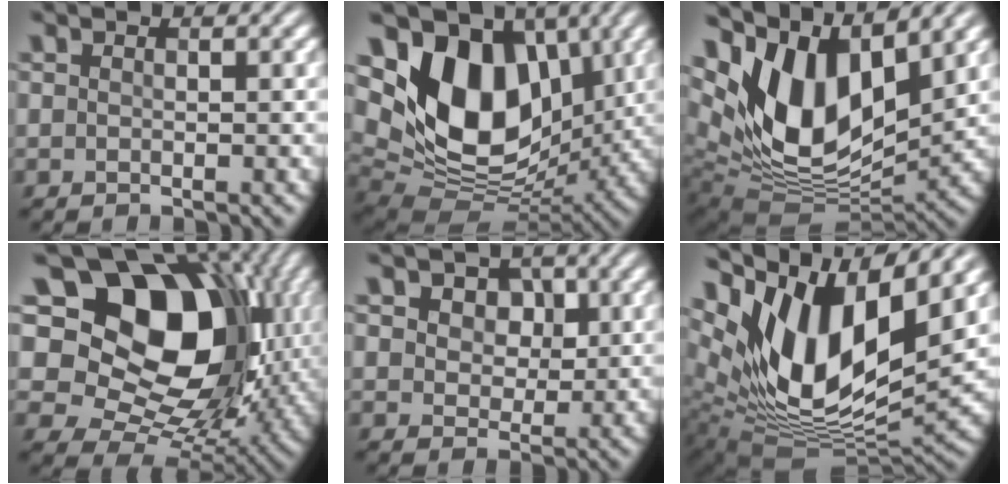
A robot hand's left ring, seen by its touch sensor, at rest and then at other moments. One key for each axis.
{"total": 11.7, "fx": 3.7, "fy": 7.6, "fz": 8.1, "tx": -0.136, "ty": -0.004, "tz": 0.061}
{"total": 12.9, "fx": 5.1, "fy": 6.8, "fz": 9.7, "tx": -0.178, "ty": -0.003, "tz": 0.095}
{"total": 16.2, "fx": 5.4, "fy": 11.2, "fz": 10.5, "tx": -0.173, "ty": 0.016, "tz": 0.094}
{"total": 4.5, "fx": 2.0, "fy": 3.4, "fz": 2.2, "tx": -0.044, "ty": 0.003, "tz": 0.031}
{"total": 13.5, "fx": 5.7, "fy": 6.1, "fz": 10.6, "tx": -0.201, "ty": 0.003, "tz": 0.111}